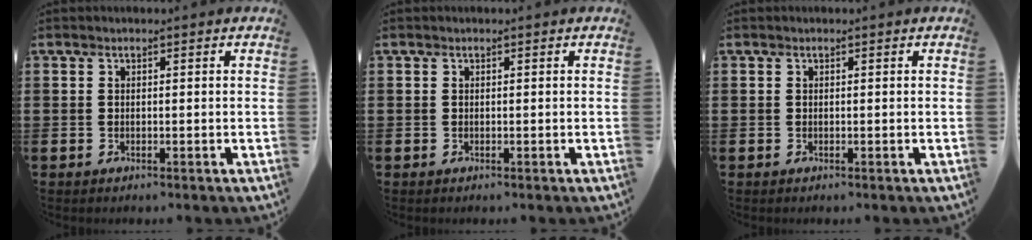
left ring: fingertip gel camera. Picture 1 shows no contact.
{"total": 0.0}
{"total": 0.0}